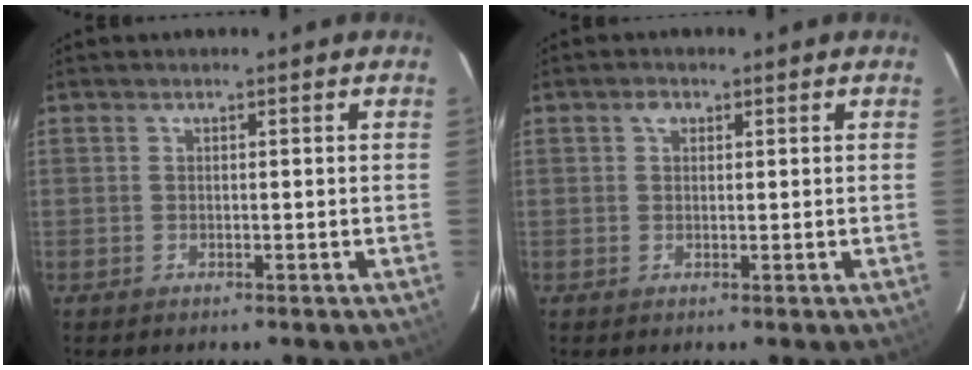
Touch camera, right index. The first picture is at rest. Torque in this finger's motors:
{"motor_torque": [0.17, -0.04, 0.07, 0.03]}